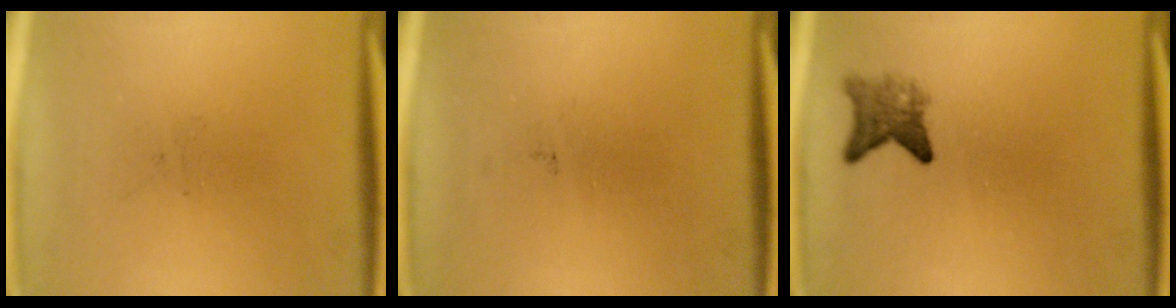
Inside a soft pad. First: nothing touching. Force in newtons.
{"total": 0.0}
{"total": 3.1}